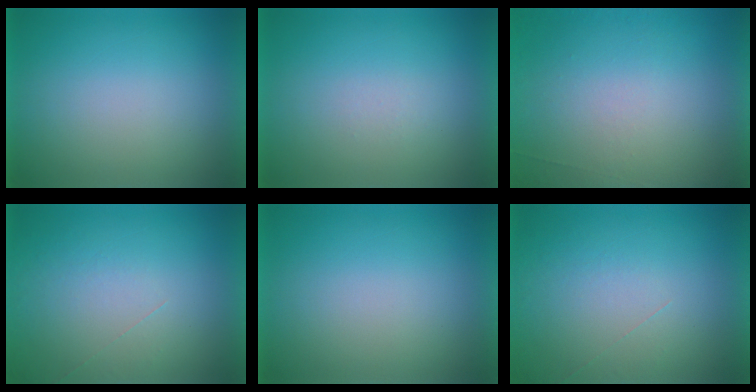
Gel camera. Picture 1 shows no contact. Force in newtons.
{"total": 1.4}
{"total": 5.6}
{"total": 1.1}
{"total": 0.0}
{"total": 1.1}